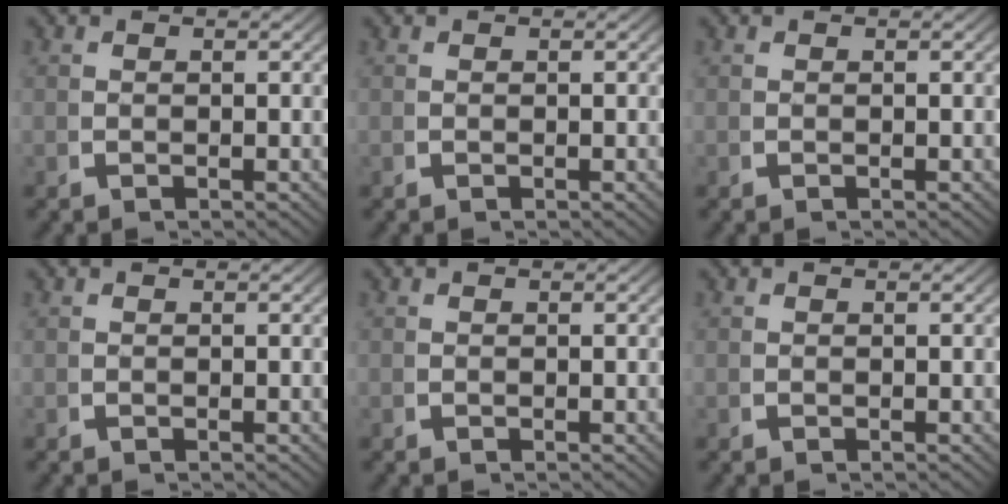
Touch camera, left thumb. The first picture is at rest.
{"total": 0.0}
{"total": 0.0}
{"total": 0.0}
{"total": 0.0}
{"total": 0.0}